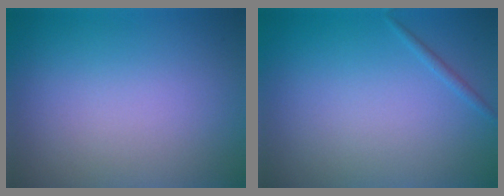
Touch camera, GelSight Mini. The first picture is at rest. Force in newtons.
{"total": 0.6, "press": 0.6, "slide": 0.0}